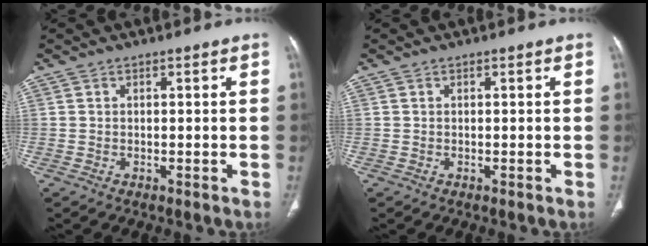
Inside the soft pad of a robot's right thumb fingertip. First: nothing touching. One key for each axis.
{"total": 0.0}